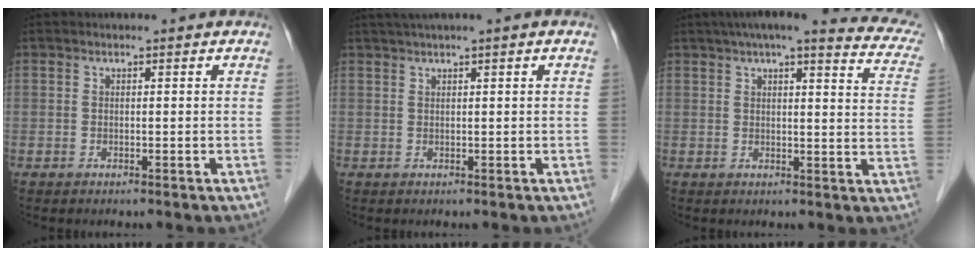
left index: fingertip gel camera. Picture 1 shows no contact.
{"total": 2.5, "force": [1.5, -0.5, 2.0], "torque": [-0.044, 0.012, 0.033]}
{"total": 19.4, "force": [16.2, 2.8, 10.2], "torque": [-0.130, -0.004, 0.175]}